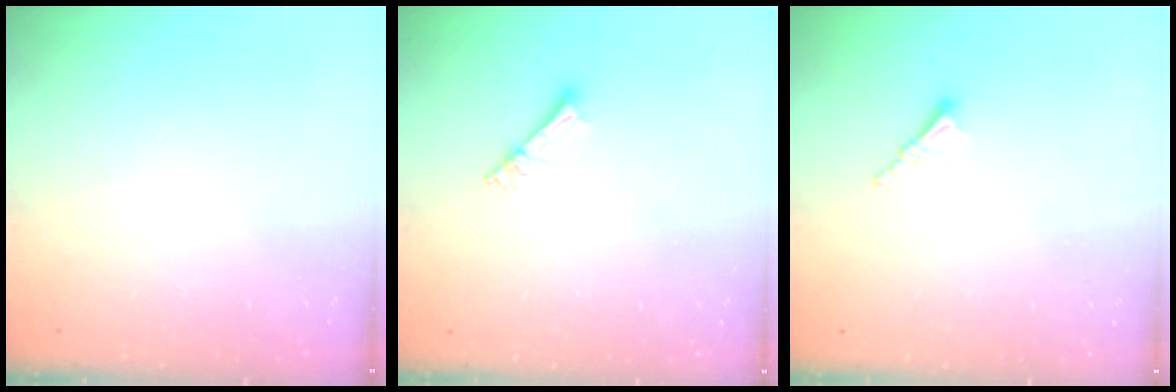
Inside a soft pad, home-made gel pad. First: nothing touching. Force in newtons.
{"total": 4.1, "press": 4.1, "slide": 0.4}
{"total": 2.0, "press": 2.0, "slide": 0.5}